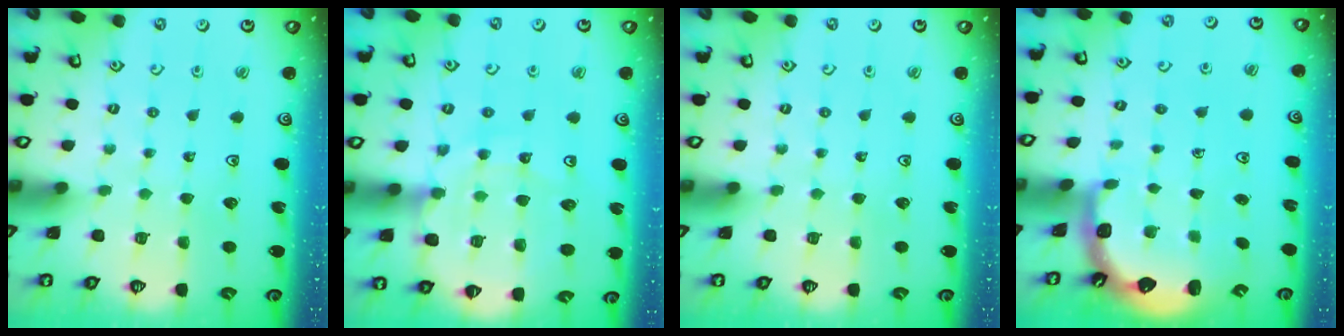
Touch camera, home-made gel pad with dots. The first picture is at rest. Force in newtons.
{"total": 14.6, "press": 14.1, "slide": 3.5}
{"total": 0.0}
{"total": 2.3, "press": 2.0, "slide": 1.2}